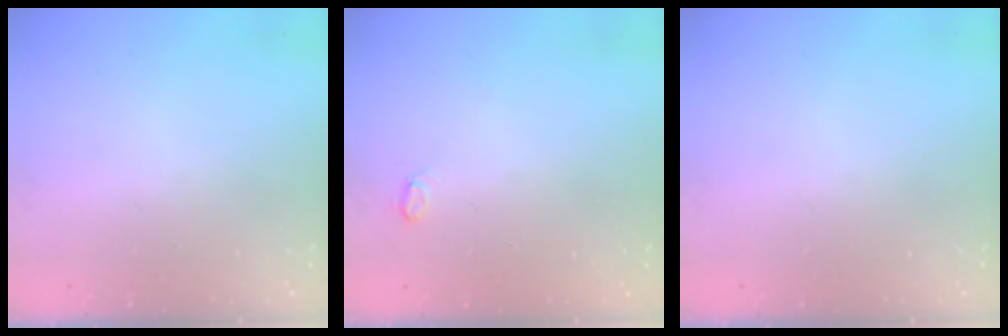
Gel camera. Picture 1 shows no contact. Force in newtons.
{"total": 3.8, "press": 3.8, "slide": 0.5}
{"total": 0.0}